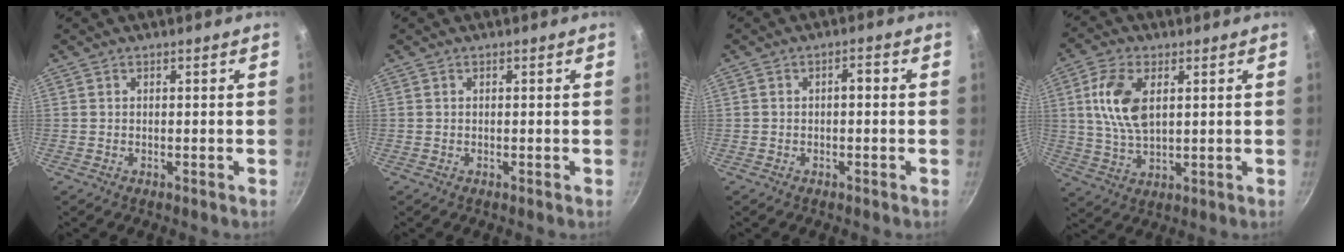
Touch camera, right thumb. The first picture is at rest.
{"total": 0.0}
{"total": 2.0, "force": [-0.3, 1.0, 1.8], "torque": [-0.024, 0.016, -0.004]}
{"total": 10.4, "force": [2.6, 5.6, 8.4], "torque": [-0.160, -0.006, 0.051]}